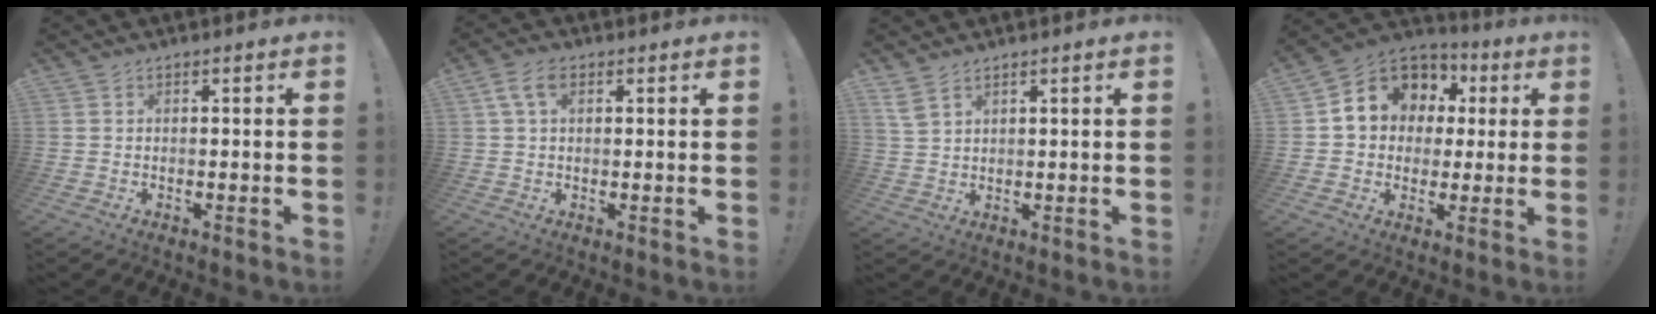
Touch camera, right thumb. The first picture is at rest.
{"total": 5.8, "force": [2.2, 3.3, 4.2], "torque": [-0.079, 0.005, 0.042]}
{"total": 4.4, "force": [3.2, 1.8, 2.4], "torque": [-0.047, -0.013, 0.063]}
{"total": 12.6, "force": [4.2, 10.5, 5.4], "torque": [-0.081, -0.017, 0.083]}